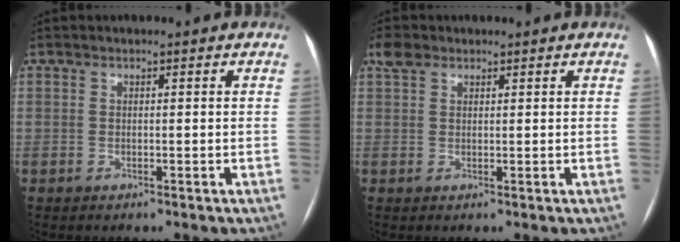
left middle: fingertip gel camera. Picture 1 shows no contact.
{"total": 2.5, "force": [1.7, 1.4, 1.0], "torque": [-0.025, 0.018, 0.036]}